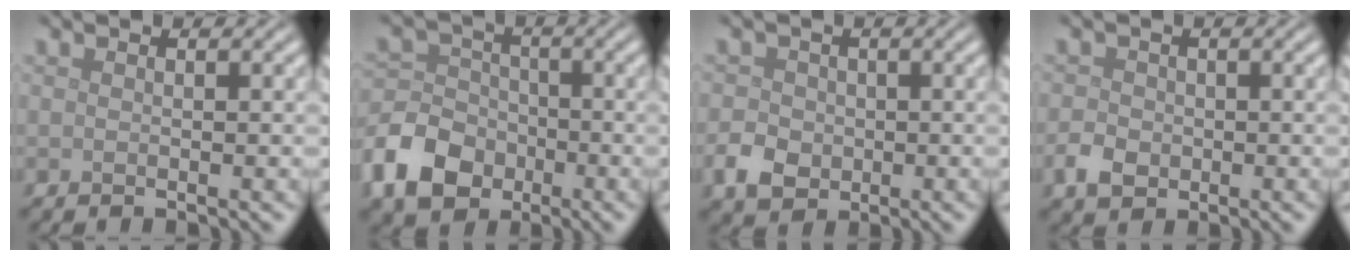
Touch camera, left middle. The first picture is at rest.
{"total": 7.1, "force": [-3.5, 5.3, 3.3], "torque": [-0.070, 0.001, -0.086]}
{"total": 3.2, "force": [-0.9, 2.7, 1.4], "torque": [-0.022, 0.000, -0.022]}
{"total": 2.4, "force": [-0.8, 1.9, 1.1], "torque": [-0.018, 0.000, -0.018]}